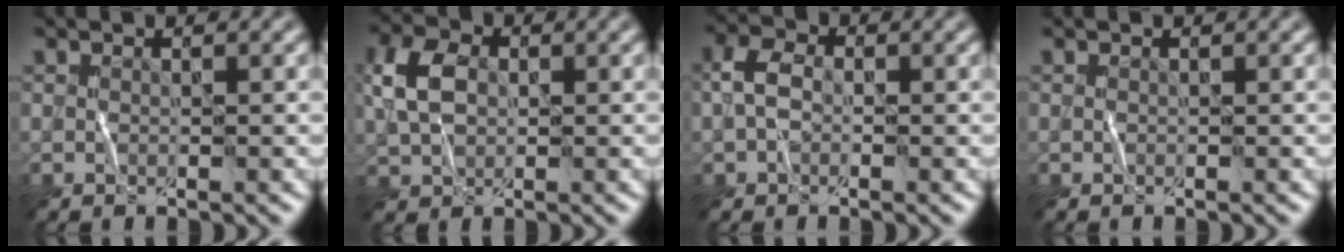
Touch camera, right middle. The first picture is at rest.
{"total": 4.7, "force": [0.7, 3.5, 3.2], "torque": [-0.075, 0.013, 0.006]}
{"total": 2.9, "force": [0.0, 2.2, 1.9], "torque": [-0.044, 0.010, -0.010]}
{"total": 0.0}